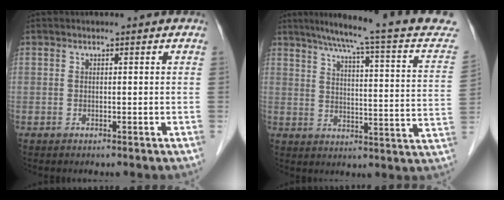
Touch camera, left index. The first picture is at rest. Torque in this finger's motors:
{"motor_torque": [-0.05, -1.15, 0.02, 0.01]}